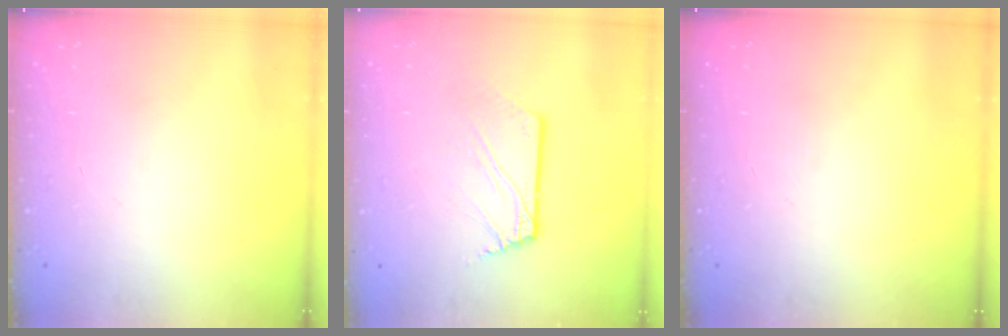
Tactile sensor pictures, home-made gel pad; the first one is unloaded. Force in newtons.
{"total": 2.5, "press": 2.5, "slide": 0.3}
{"total": 0.0}